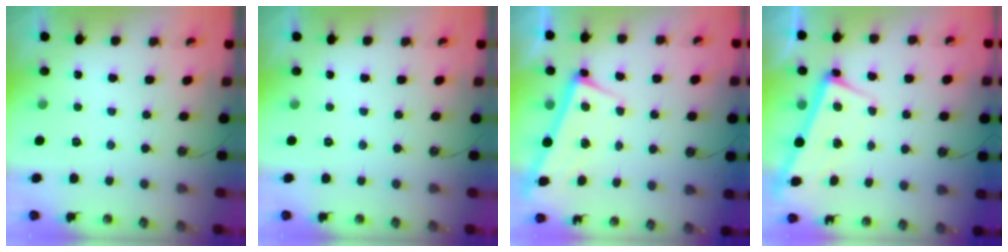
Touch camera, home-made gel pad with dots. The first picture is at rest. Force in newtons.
{"total": 0.0}
{"total": 2.7, "press": 2.7, "slide": 0.4}
{"total": 2.5, "press": 2.4, "slide": 0.5}